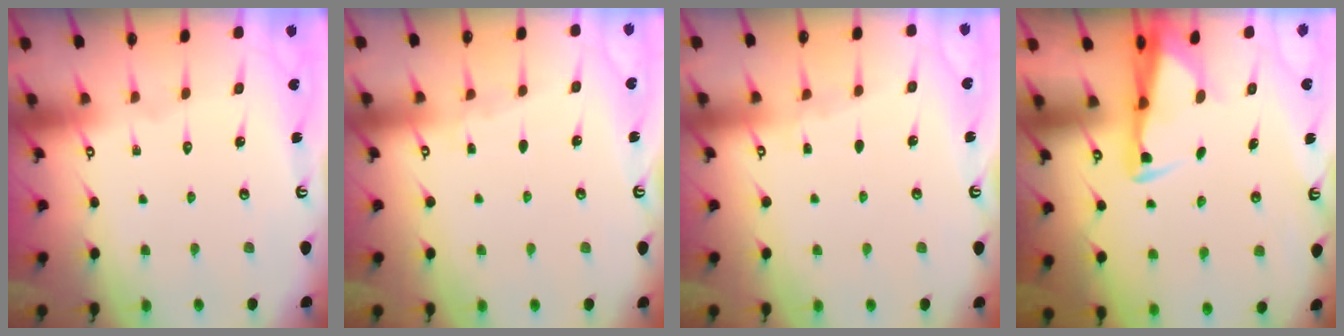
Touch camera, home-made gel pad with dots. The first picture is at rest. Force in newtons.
{"total": 2.6, "press": 2.5, "slide": 0.4}
{"total": 2.6, "press": 2.5, "slide": 0.4}
{"total": 2.8, "press": 2.6, "slide": 0.9}